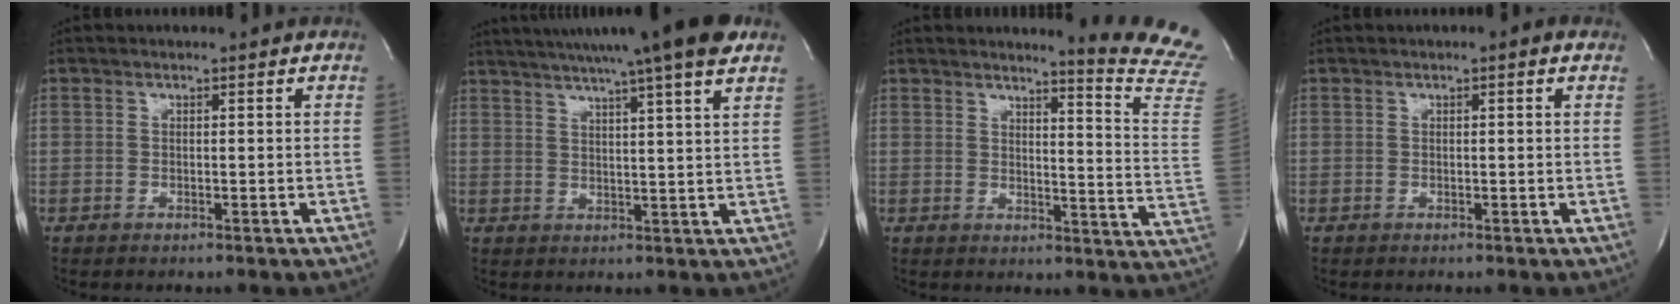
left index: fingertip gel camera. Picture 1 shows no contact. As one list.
[{"total": 17.2, "force": [13.9, -0.6, 10.1], "torque": [-0.170, 0.010, 0.185]}, {"total": 13.1, "force": [12.5, -2.5, 3.0], "torque": [-0.041, -0.152, 0.123]}, {"total": 0.8, "force": [0.1, 0.2, 0.7], "torque": [-0.016, -0.001, -0.003]}]